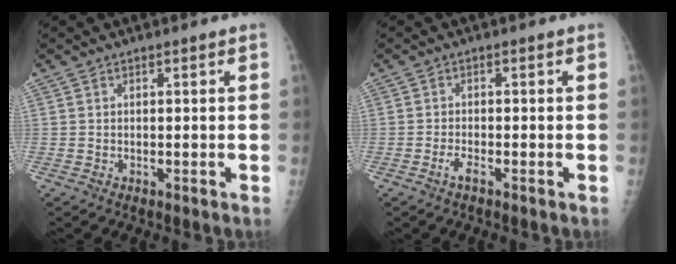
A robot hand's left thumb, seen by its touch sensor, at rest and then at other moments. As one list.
[{"total": 1.7, "force": [-1.2, 0.3, 1.2], "torque": [-0.031, 0.007, -0.024]}]